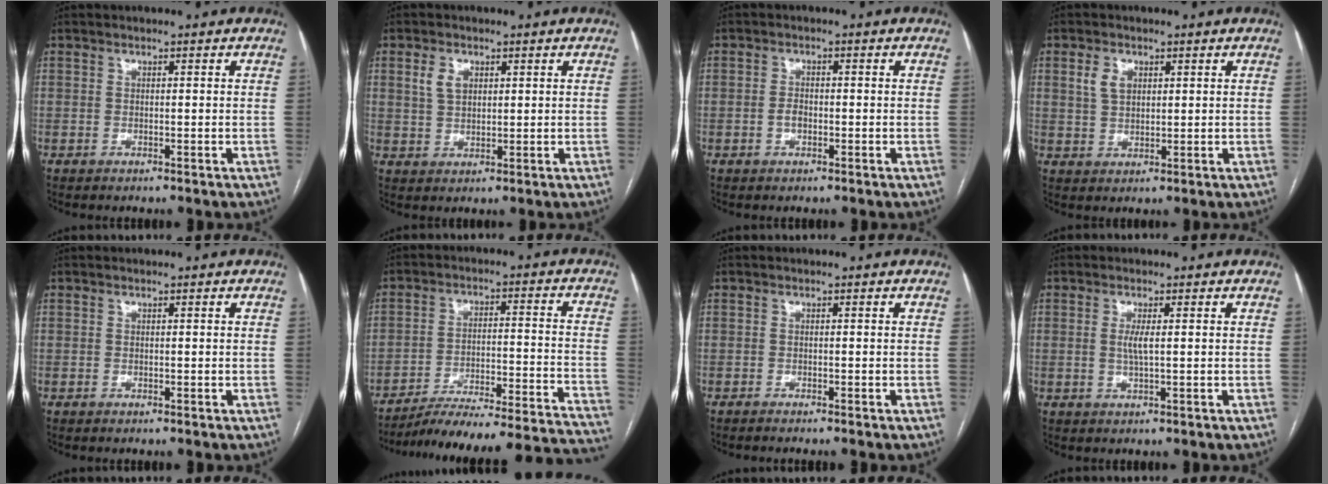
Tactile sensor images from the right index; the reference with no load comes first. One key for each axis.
{"total": 3.7, "fx": 1.5, "fy": 2.4, "fz": 2.4, "tx": -0.052, "ty": 0.008, "tz": 0.033}
{"total": 1.8, "fx": -0.5, "fy": 1.0, "fz": 1.4, "tx": -0.026, "ty": 0.003, "tz": -0.008}
{"total": 3.7, "fx": 1.5, "fy": 2.5, "fz": 2.4, "tx": -0.051, "ty": 0.008, "tz": 0.034}
{"total": 0.0}
{"total": 28.3, "fx": -26.4, "fy": 0.7, "fz": 10.1, "tx": -0.071, "ty": -0.014, "tz": -0.353}
{"total": 1.9, "fx": -1.7, "fy": -0.1, "fz": 0.9, "tx": -0.011, "ty": 0.000, "tz": -0.021}
{"total": 2.2, "fx": 0.2, "fy": 0.1, "fz": 2.2, "tx": -0.050, "ty": -0.002, "tz": 0.004}